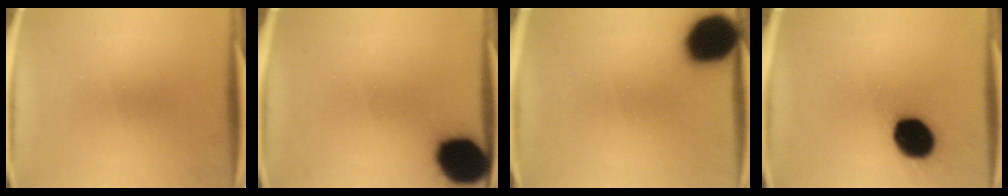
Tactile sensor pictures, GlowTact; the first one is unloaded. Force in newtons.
{"total": 16.8}
{"total": 18.7}
{"total": 15.0}